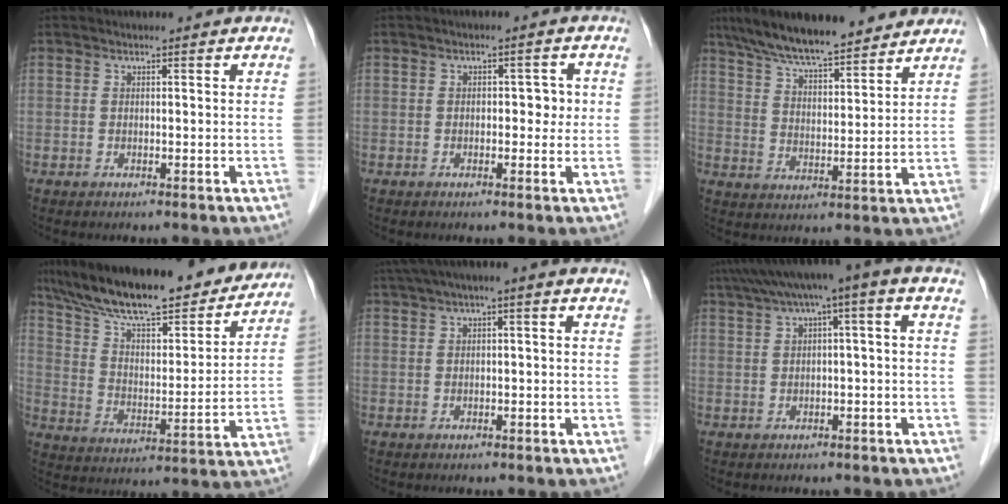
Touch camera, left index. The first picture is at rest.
{"total": 2.9, "force": [0.0, 1.7, 2.3], "torque": [-0.022, 0.013, -0.002]}
{"total": 14.7, "force": [12.7, 2.6, 7.0], "torque": [-0.123, 0.026, 0.208]}
{"total": 22.7, "force": [19.6, 4.6, 10.4], "torque": [-0.173, 0.006, 0.299]}
{"total": 4.1, "force": [1.3, 0.7, 3.8], "torque": [-0.067, 0.027, 0.018]}
{"total": 7.1, "force": [1.9, 0.4, 6.8], "torque": [-0.113, 0.044, 0.029]}